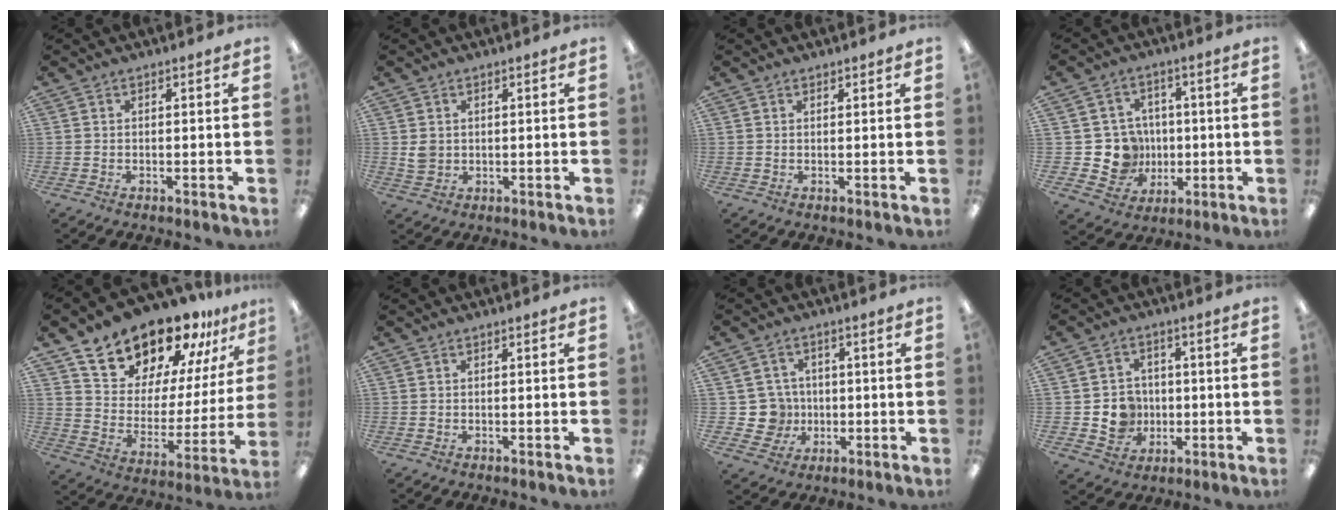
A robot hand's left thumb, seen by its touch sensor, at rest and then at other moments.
{"total": 3.0, "force": [0.9, 2.6, 1.2], "torque": [-0.017, 0.001, 0.016]}
{"total": 0.7, "force": [0.6, 0.3, 0.2], "torque": [-0.005, 0.000, 0.011]}
{"total": 10.2, "force": [-0.4, 9.8, 2.9], "torque": [-0.066, 0.011, 0.008]}
{"total": 19.3, "force": [16.8, 8.0, 5.0], "torque": [-0.100, -0.133, 0.302]}
{"total": 0.0}
{"total": 7.8, "force": [-0.4, 7.6, 1.6], "torque": [-0.047, 0.010, 0.001]}
{"total": 7.5, "force": [-0.9, 7.1, 2.3], "torque": [-0.051, 0.010, -0.009]}